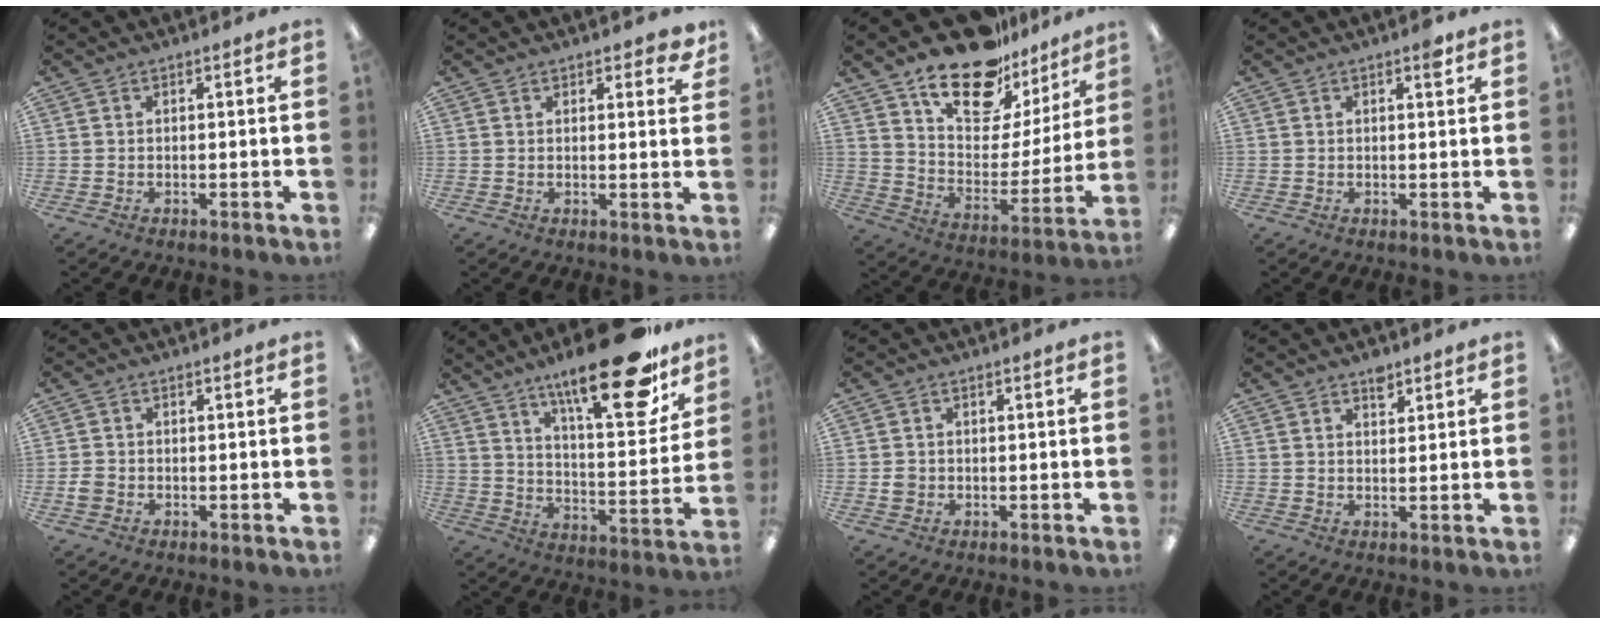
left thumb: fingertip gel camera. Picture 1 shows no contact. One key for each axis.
{"total": 2.6, "fx": 2.2, "fy": 1.0, "fz": 1.0, "tx": 0.001, "ty": -0.008, "tz": 0.035}
{"total": 20.7, "fx": 15.7, "fy": 9.7, "fz": 9.3, "tx": -0.158, "ty": -0.107, "tz": 0.278}
{"total": 2.3, "fx": 1.5, "fy": 0.7, "fz": 1.7, "tx": -0.012, "ty": -0.007, "tz": 0.020}
{"total": 1.9, "fx": -0.5, "fy": 1.6, "fz": 0.8, "tx": -0.012, "ty": 0.004, "tz": -0.010}
{"total": 24.0, "fx": 16.7, "fy": 6.9, "fz": 15.9, "tx": -0.230, "ty": -0.107, "tz": 0.266}
{"total": 1.7, "fx": -0.1, "fy": 1.6, "fz": 0.5, "tx": -0.002, "ty": 0.001, "tz": -0.005}
{"total": 3.3, "fx": 2.5, "fy": 1.6, "fz": 1.3, "tx": 0.003, "ty": -0.016, "tz": 0.040}